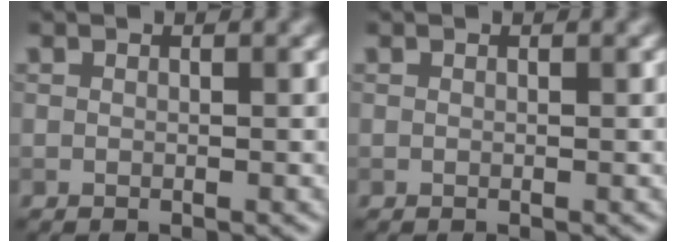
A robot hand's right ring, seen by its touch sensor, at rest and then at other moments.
{"total": 0.0}